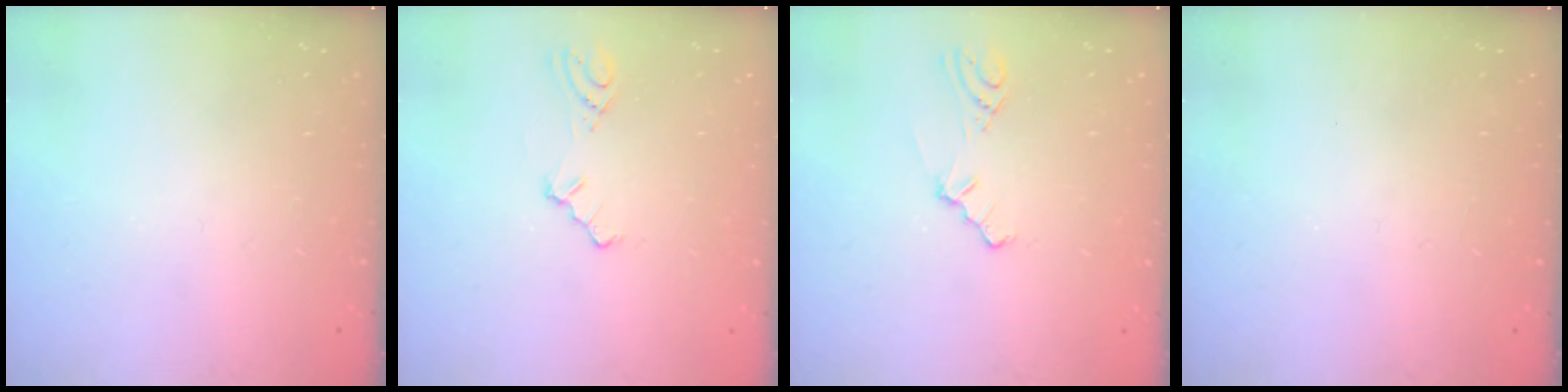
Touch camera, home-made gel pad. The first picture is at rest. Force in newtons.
{"total": 3.0, "press": 3.0, "slide": 0.4}
{"total": 2.8, "press": 2.8, "slide": 0.7}
{"total": 0.0}